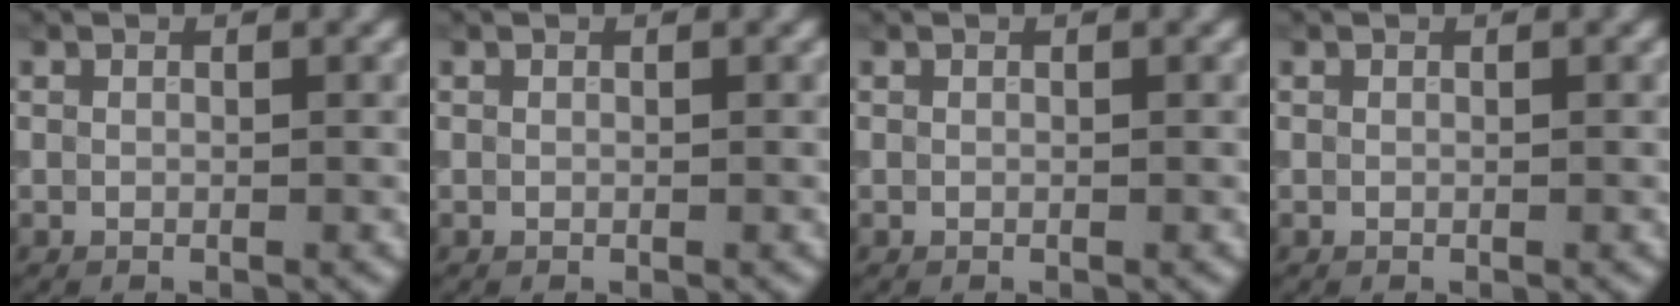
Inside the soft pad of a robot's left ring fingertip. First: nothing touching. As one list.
[{"total": 0.0}, {"total": 0.0}, {"total": 0.0}]